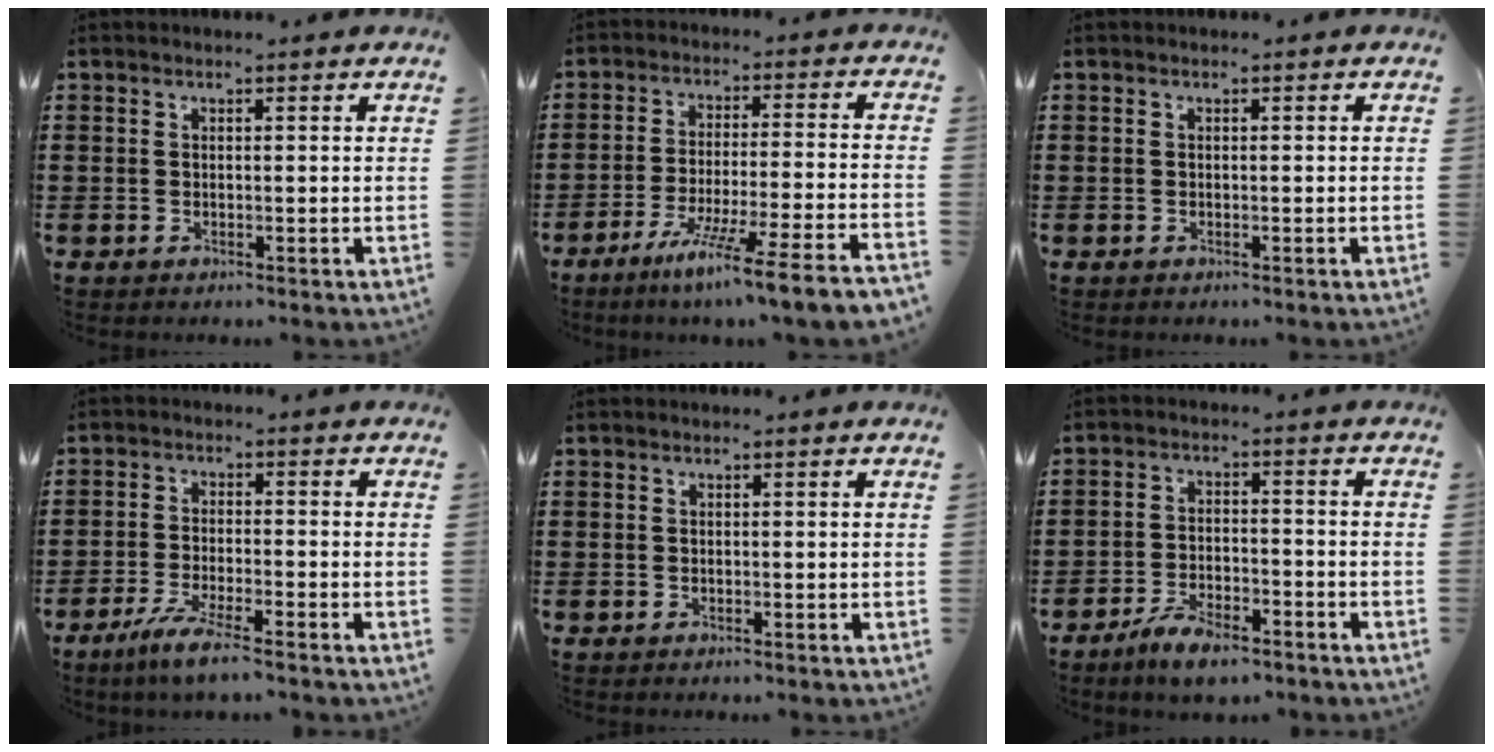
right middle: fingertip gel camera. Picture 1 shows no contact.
{"total": 8.5, "force": [-6.7, -1.5, 5.0], "torque": [-0.084, -0.015, -0.129]}
{"total": 0.0}
{"total": 4.7, "force": [-3.6, -0.1, 3.0], "torque": [-0.069, -0.017, -0.068]}
{"total": 0.0}
{"total": 4.9, "force": [-4.1, 1.2, 2.4], "torque": [-0.053, 0.001, -0.080]}